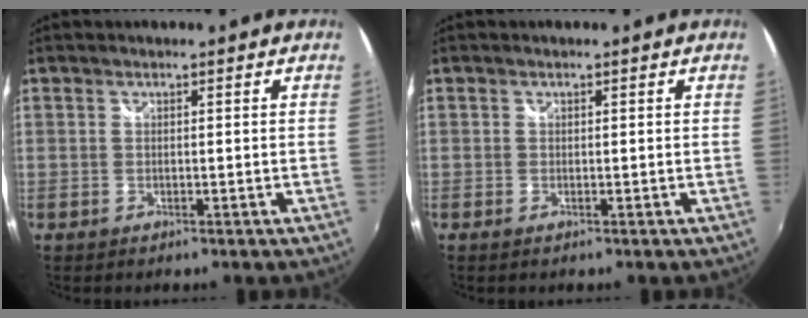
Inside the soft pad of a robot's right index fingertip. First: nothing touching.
{"total": 0.0}